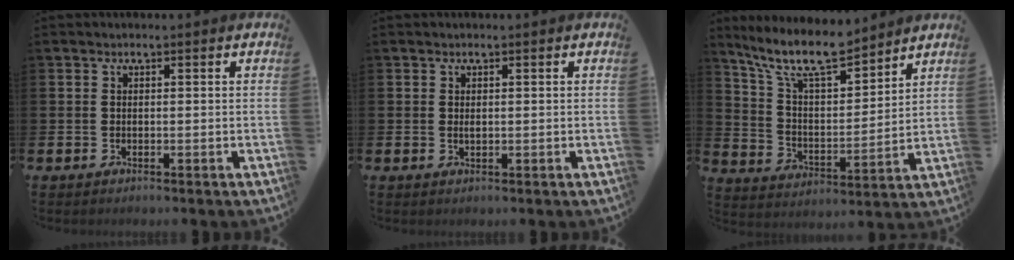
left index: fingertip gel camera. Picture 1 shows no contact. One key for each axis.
{"total": 0.6, "fx": 0.2, "fy": 0.3, "fz": 0.5, "tx": -0.005, "ty": -0.001, "tz": 0.002}
{"total": 11.3, "fx": 9.8, "fy": 2.4, "fz": 5.1, "tx": -0.126, "ty": -0.048, "tz": 0.176}